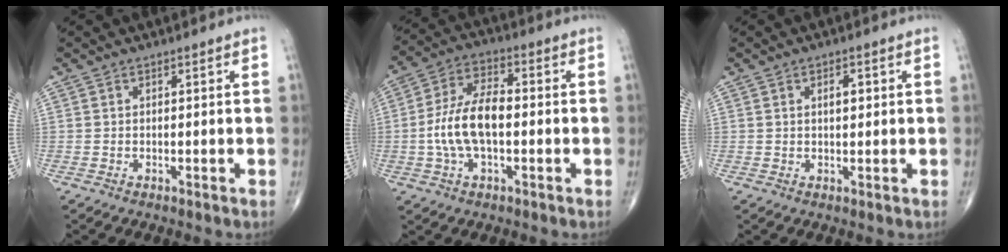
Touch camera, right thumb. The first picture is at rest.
{"total": 11.5, "force": [-1.3, 5.7, 9.9], "torque": [-0.199, 0.028, -0.029]}
{"total": 2.5, "force": [0.6, 1.2, 2.0], "torque": [-0.028, 0.000, 0.009]}